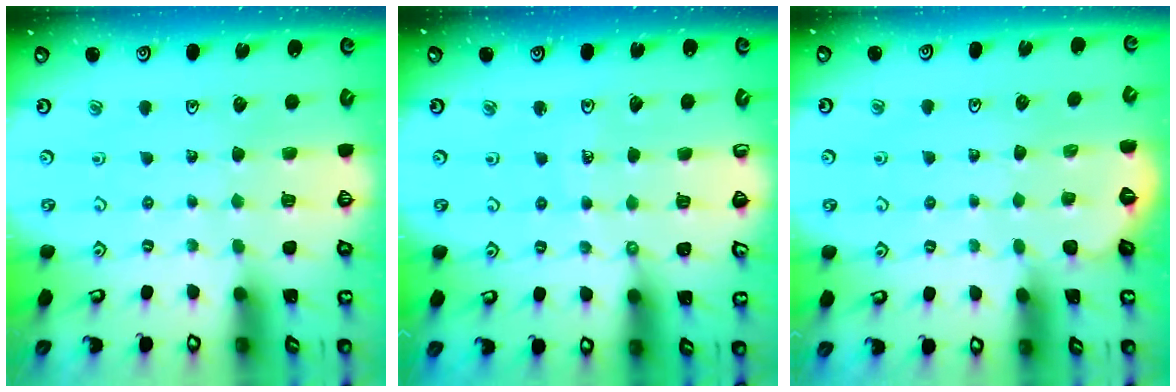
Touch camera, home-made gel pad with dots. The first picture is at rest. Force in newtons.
{"total": 3.7, "press": 3.7, "slide": 0.1}
{"total": 0.0}